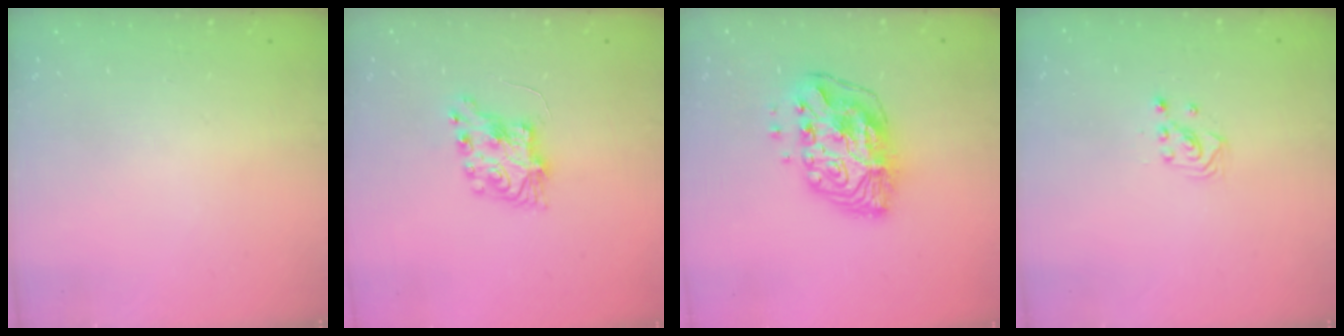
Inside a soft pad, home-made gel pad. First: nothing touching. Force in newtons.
{"total": 7.8, "press": 7.7, "slide": 0.4}
{"total": 13.7, "press": 13.7, "slide": 1.0}
{"total": 2.2, "press": 2.2, "slide": 0.2}